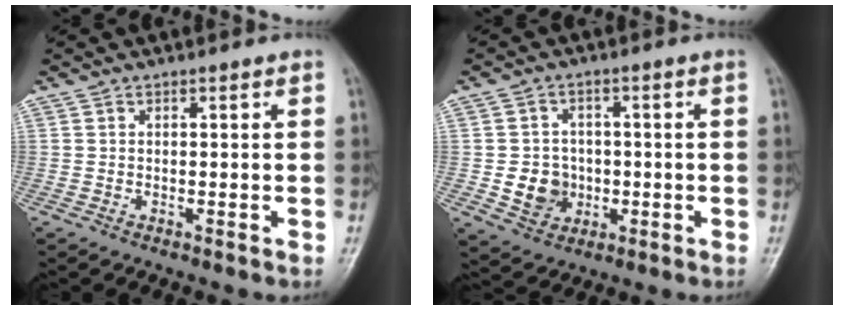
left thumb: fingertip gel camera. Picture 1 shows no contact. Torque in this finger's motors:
{"motor_torque": [0.34, -0.04, 0.61, 0.31, 0.00]}